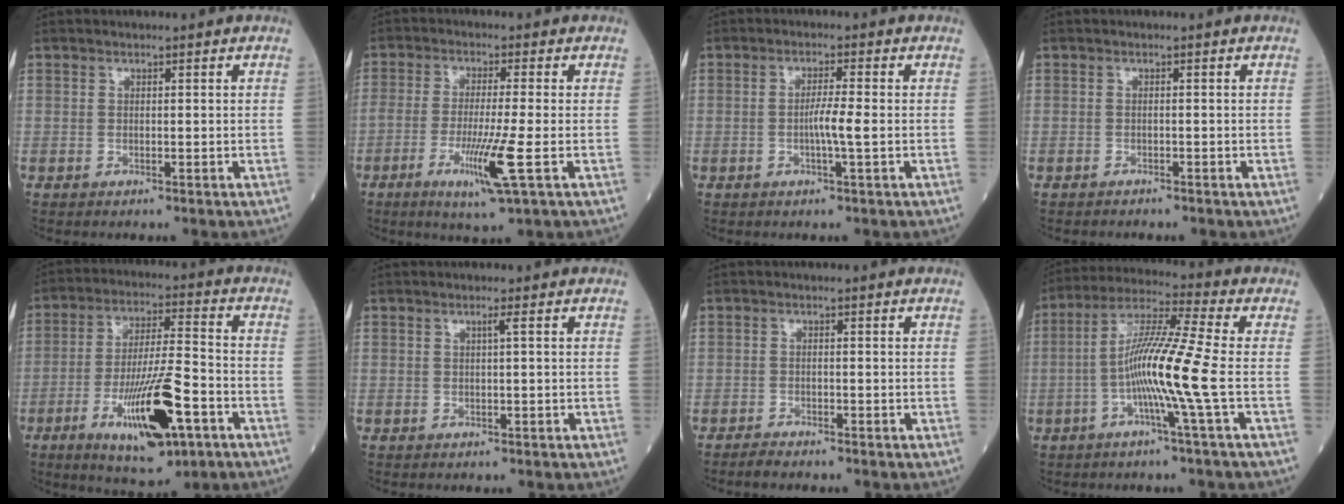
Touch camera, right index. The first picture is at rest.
{"total": 8.3, "force": [-3.0, -0.6, 7.7], "torque": [-0.145, -0.025, -0.055]}
{"total": 3.3, "force": [-0.6, -0.4, 3.3], "torque": [-0.058, -0.002, -0.012]}
{"total": 1.6, "force": [-1.4, 0.6, 0.4], "torque": [-0.014, -0.001, -0.016]}
{"total": 15.2, "force": [-6.4, 3.0, 13.5], "torque": [-0.240, -0.015, -0.099]}
{"total": 0.7, "force": [0.2, -0.3, 0.6], "torque": [-0.012, -0.001, 0.006]}
{"total": 1.6, "force": [-1.5, 0.1, 0.4], "torque": [-0.016, -0.004, -0.028]}
{"total": 11.2, "force": [-2.4, -1.8, 10.8], "torque": [-0.204, 0.004, -0.052]}